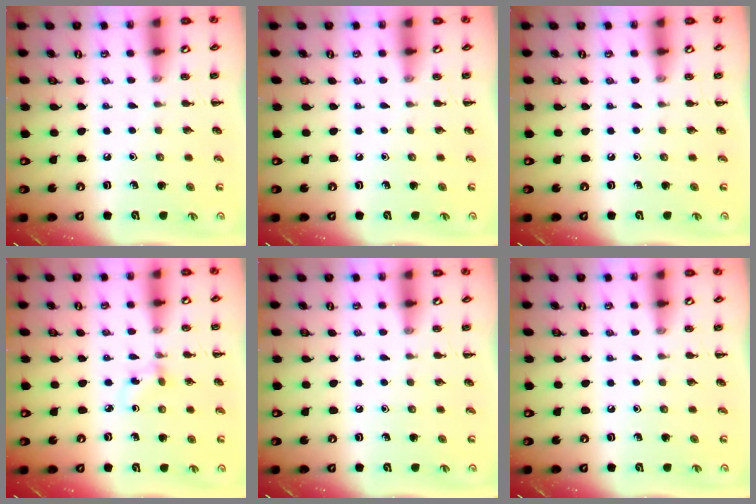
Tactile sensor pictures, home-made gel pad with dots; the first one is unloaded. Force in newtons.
{"total": 0.0}
{"total": 0.0}
{"total": 1.9, "press": 1.7, "slide": 0.7}
{"total": 0.0}
{"total": 0.0}